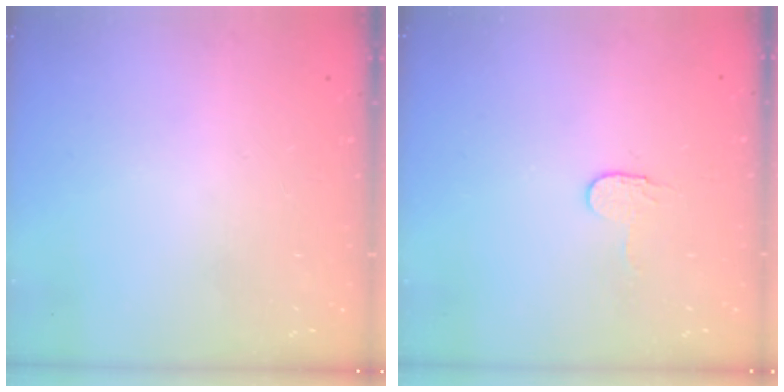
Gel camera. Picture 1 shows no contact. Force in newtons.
{"total": 3.5, "press": 3.5, "slide": 0.2}